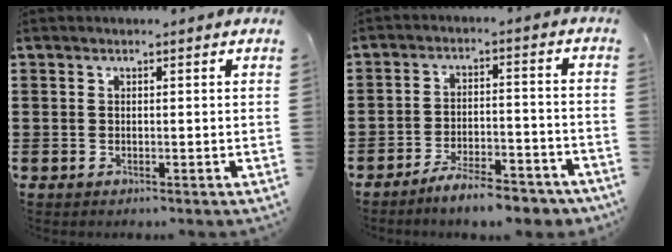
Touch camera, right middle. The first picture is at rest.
{"total": 7.1, "force": [-6.5, 0.5, 2.8], "torque": [-0.051, 0.002, -0.122]}